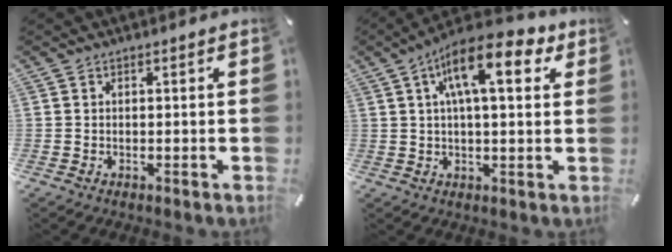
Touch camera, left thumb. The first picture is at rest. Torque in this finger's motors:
{"motor_torque": [0.97, 1.01, 1.53, -1.24, 0.44]}